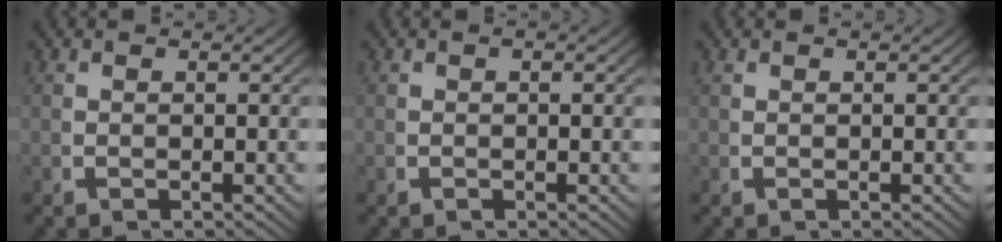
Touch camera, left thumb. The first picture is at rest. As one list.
[{"total": 0.0}, {"total": 0.0}]